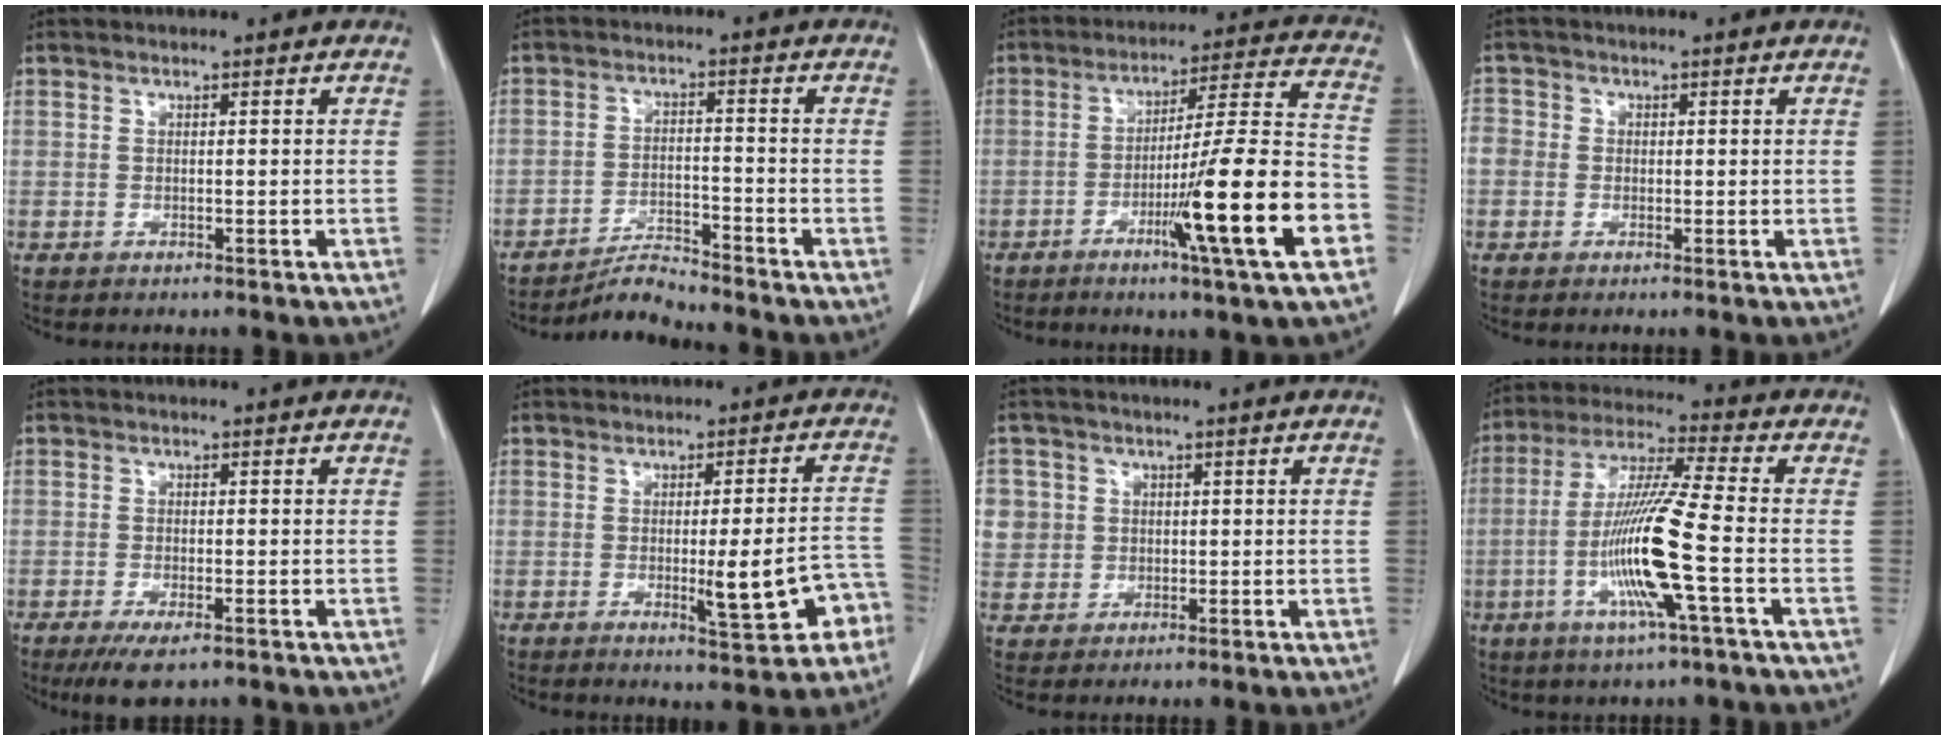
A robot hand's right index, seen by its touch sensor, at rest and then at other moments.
{"total": 4.3, "force": [-4.2, -0.8, 0.0], "torque": [-0.004, -0.012, -0.073]}
{"total": 17.3, "force": [-6.7, -0.8, 16.0], "torque": [-0.245, -0.008, -0.106]}
{"total": 4.8, "force": [-0.2, 4.6, 1.5], "torque": [-0.041, 0.021, -0.007]}
{"total": 4.4, "force": [-2.6, 1.1, 3.3], "torque": [-0.059, -0.011, -0.038]}
{"total": 8.9, "force": [-3.3, 1.3, 8.1], "torque": [-0.100, 0.006, -0.035]}
{"total": 8.1, "force": [1.5, 7.8, 1.4], "torque": [-0.052, 0.026, 0.043]}
{"total": 13.7, "force": [-3.5, -0.7, 13.2], "torque": [-0.268, -0.011, -0.075]}